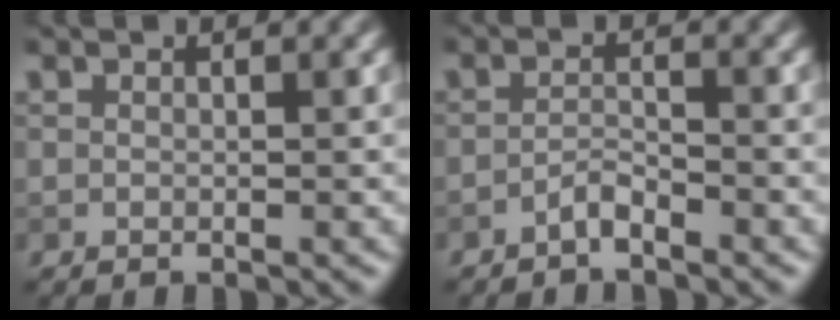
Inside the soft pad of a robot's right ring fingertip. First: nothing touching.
{"total": 1.6, "force": [-1.3, 0.3, 0.8], "torque": [-0.017, 0.007, -0.028]}